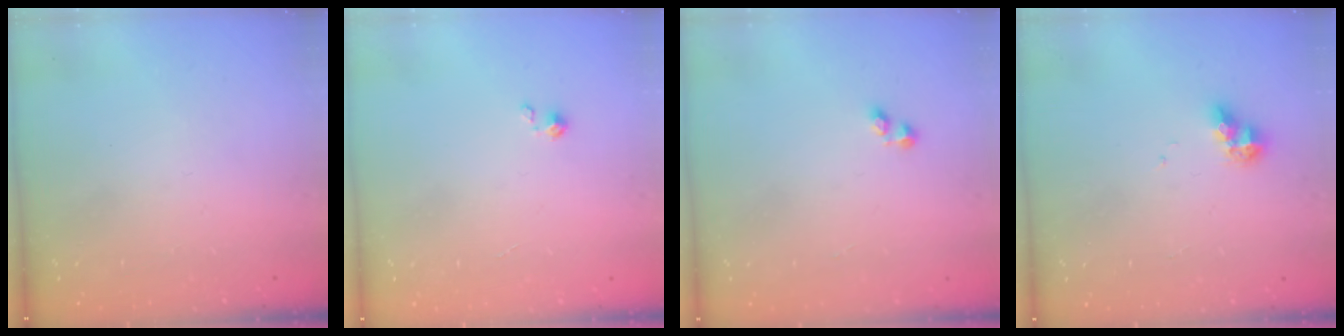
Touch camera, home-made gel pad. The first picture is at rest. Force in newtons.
{"total": 0.0}
{"total": 1.6, "press": 1.5, "slide": 0.4}
{"total": 6.4, "press": 6.4, "slide": 0.7}